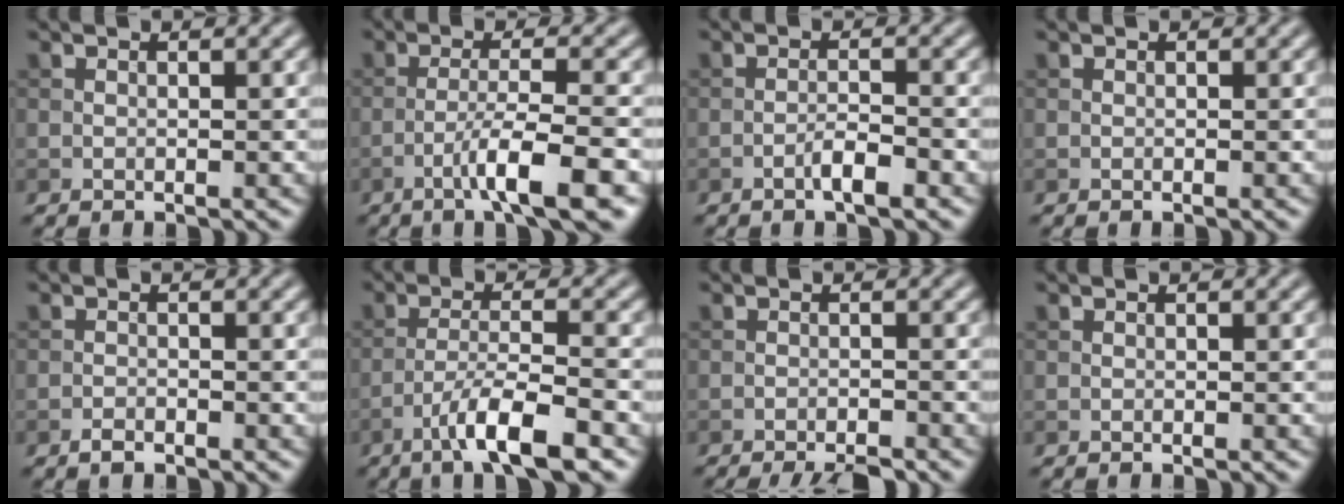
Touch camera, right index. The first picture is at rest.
{"total": 6.2, "force": [-3.0, 0.7, 5.4], "torque": [-0.083, 0.007, -0.056]}
{"total": 2.2, "force": [-1.2, 0.3, 1.8], "torque": [-0.032, 0.006, -0.025]}
{"total": 0.0}
{"total": 1.0, "force": [-0.8, 0.4, 0.5], "torque": [-0.008, 0.001, -0.016]}
{"total": 6.4, "force": [-3.9, 1.1, 5.0], "torque": [-0.083, 0.005, -0.071]}
{"total": 3.7, "force": [-3.1, 0.4, 2.1], "torque": [-0.036, -0.007, -0.051]}
{"total": 0.0}